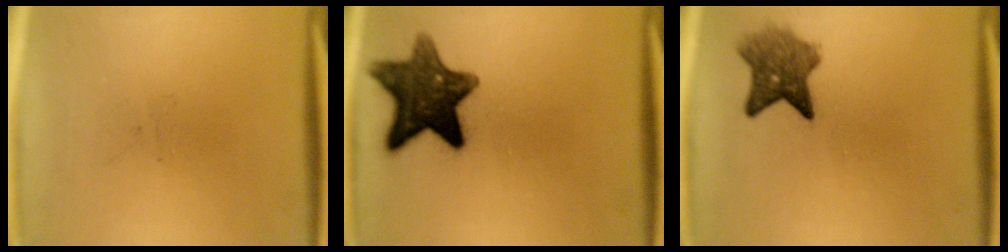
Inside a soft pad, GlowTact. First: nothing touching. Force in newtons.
{"total": 12.2}
{"total": 5.8}